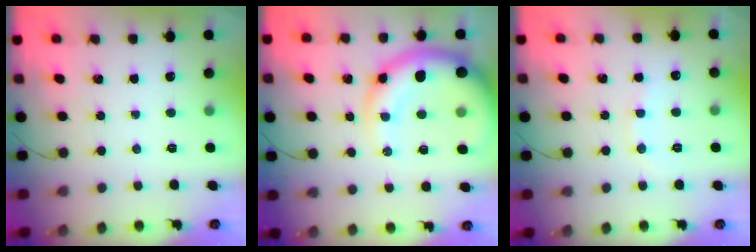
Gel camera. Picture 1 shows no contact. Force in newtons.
{"total": 12.9, "press": 12.3, "slide": 4.0}
{"total": 7.7, "press": 7.5, "slide": 1.6}